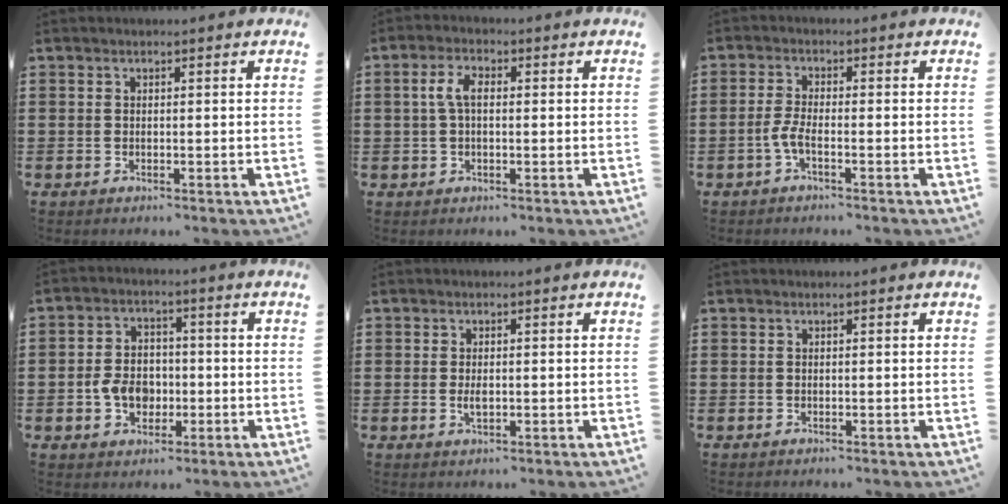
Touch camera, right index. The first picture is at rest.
{"total": 4.1, "force": [0.3, 1.9, 3.6], "torque": [-0.088, 0.004, -0.001]}
{"total": 3.0, "force": [-1.4, 0.5, 2.7], "torque": [-0.068, -0.007, -0.031]}
{"total": 5.9, "force": [-1.4, 4.5, 3.7], "torque": [-0.080, 0.004, -0.030]}
{"total": 1.6, "force": [0.0, 0.8, 1.4], "torque": [-0.027, 0.002, -0.001]}
{"total": 0.0}